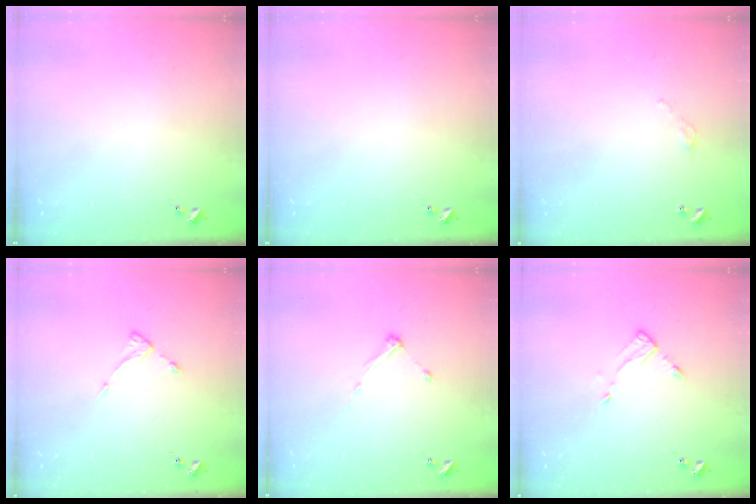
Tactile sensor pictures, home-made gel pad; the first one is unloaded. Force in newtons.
{"total": 0.0}
{"total": 2.8, "press": 2.8, "slide": 0.2}
{"total": 3.9, "press": 3.9, "slide": 0.5}
{"total": 3.2, "press": 3.2, "slide": 0.4}
{"total": 3.7, "press": 3.6, "slide": 0.4}